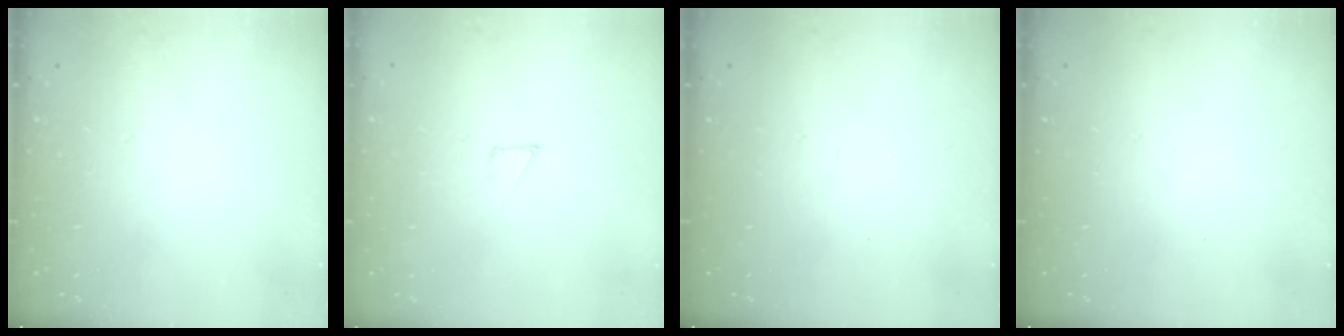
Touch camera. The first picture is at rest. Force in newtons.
{"total": 1.2, "press": 1.2, "slide": 0.0}
{"total": 0.0}
{"total": 0.0}